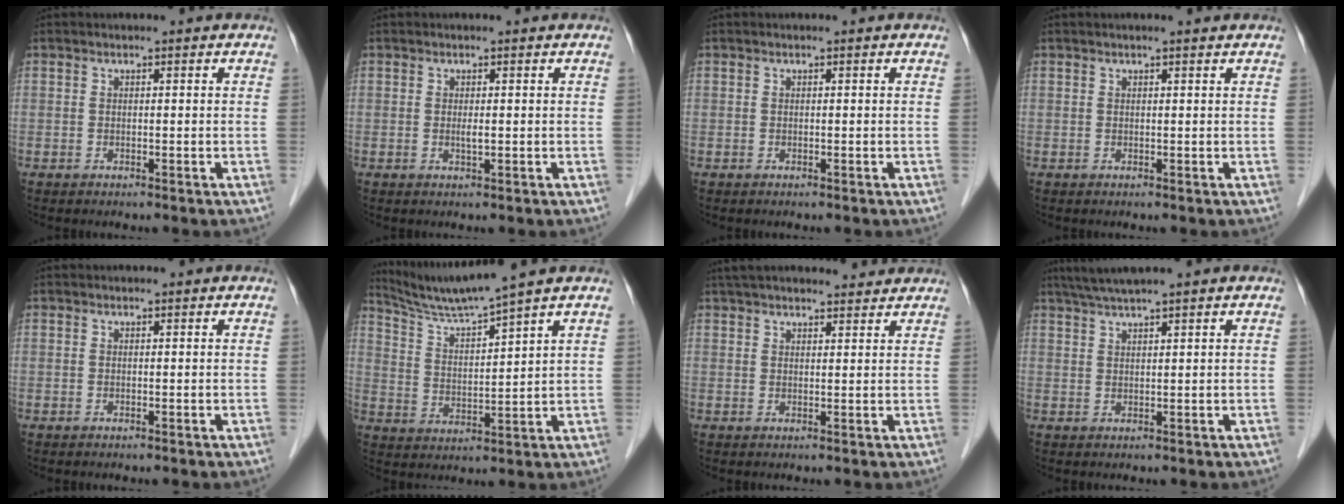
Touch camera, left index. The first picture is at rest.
{"total": 1.0, "force": [0.0, 0.1, 1.0], "torque": [-0.022, -0.003, 0.001]}
{"total": 0.0}
{"total": 1.6, "force": [1.3, -0.2, 0.9], "torque": [-0.013, 0.012, 0.021]}
{"total": 0.0}
{"total": 8.5, "force": [7.5, -2.4, 3.1], "torque": [-0.067, -0.006, 0.148]}
{"total": 13.8, "force": [12.5, 2.6, 5.2], "torque": [-0.077, 0.043, 0.177]}
{"total": 4.4, "force": [3.5, -1.0, 2.4], "torque": [-0.048, 0.017, 0.068]}